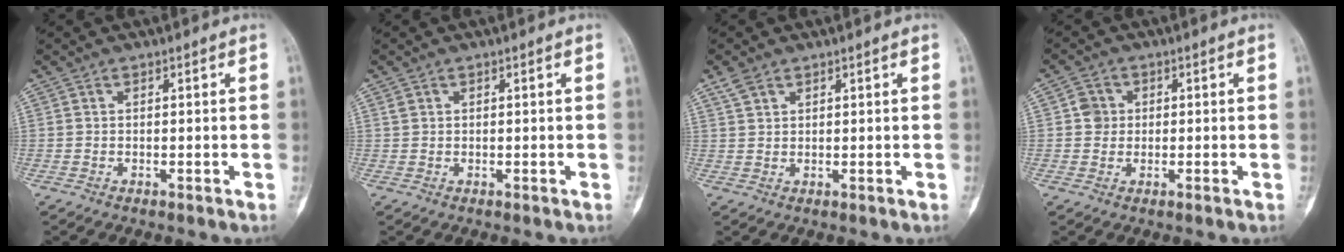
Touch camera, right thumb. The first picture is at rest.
{"total": 0.8, "force": [0.4, 0.6, 0.3], "torque": [-0.001, 0.003, 0.009]}
{"total": 2.6, "force": [1.8, 1.5, 1.2], "torque": [-0.023, 0.002, 0.039]}
{"total": 2.9, "force": [0.2, 2.8, 0.8], "torque": [0.003, 0.006, -0.002]}